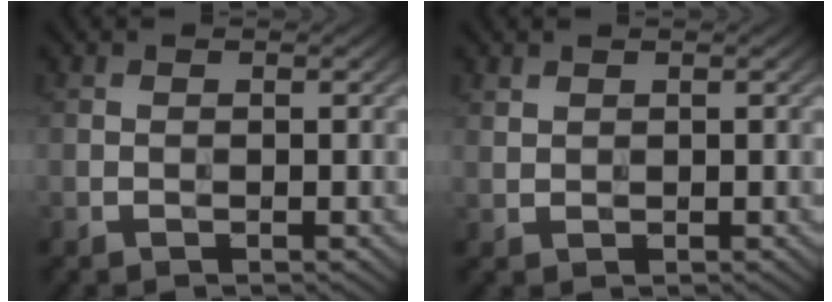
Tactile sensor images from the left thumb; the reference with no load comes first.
{"total": 1.1, "force": [0.8, 0.5, 0.4], "torque": [-0.014, -0.002, 0.022]}